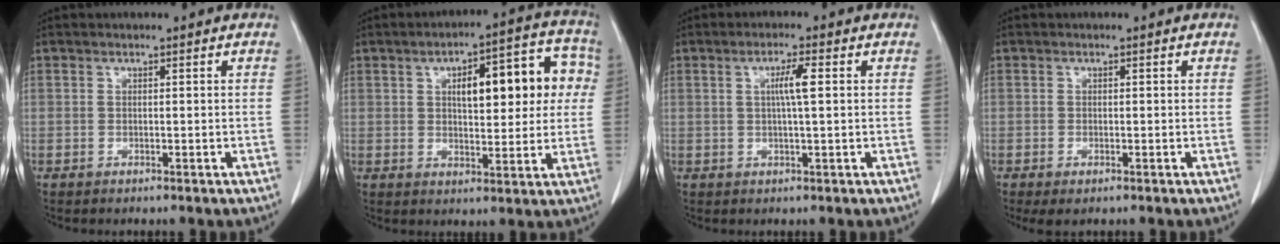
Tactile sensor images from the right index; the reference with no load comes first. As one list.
[{"total": 13.2, "force": [2.9, 5.1, 11.9], "torque": [-0.149, 0.040, 0.041]}, {"total": 3.4, "force": [0.4, -0.2, 3.4], "torque": [-0.062, 0.002, 0.006]}, {"total": 2.1, "force": [-1.0, 0.7, 1.6], "torque": [-0.029, -0.004, -0.013]}]